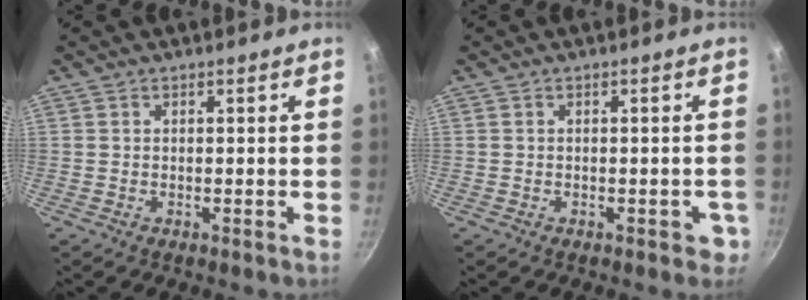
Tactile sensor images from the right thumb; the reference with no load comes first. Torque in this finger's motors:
{"motor_torque": [-0.21, 0.07, -0.24, 0.08, -0.02]}